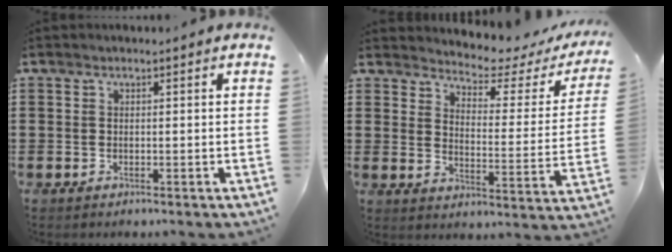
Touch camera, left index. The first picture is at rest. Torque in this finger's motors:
{"motor_torque": [2.14, 0.00, 0.44, 0.03]}